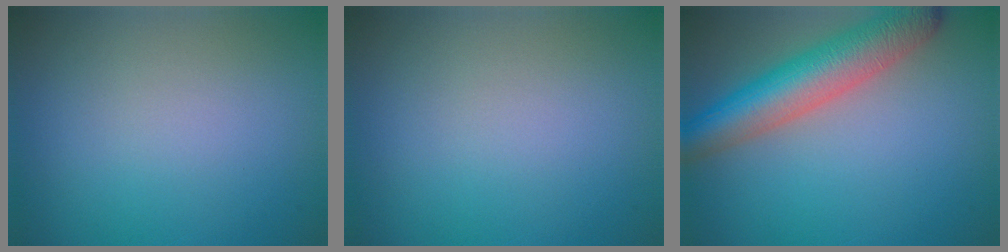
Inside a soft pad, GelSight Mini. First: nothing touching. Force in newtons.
{"total": 0.0}
{"total": 6.9, "press": 6.9, "slide": 0.2}